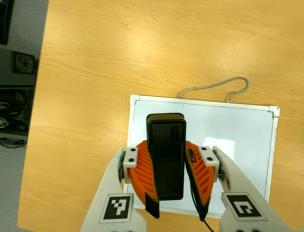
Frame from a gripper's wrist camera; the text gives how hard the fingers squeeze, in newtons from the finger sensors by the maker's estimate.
{"total": 11.2, "left": 9.3, "right": 13.0}